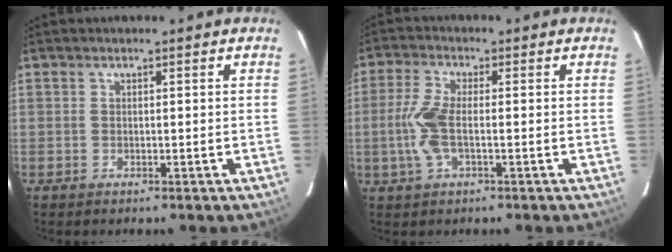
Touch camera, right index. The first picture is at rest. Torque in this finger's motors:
{"motor_torque": [0.91, -0.30, 0.55, 0.15]}